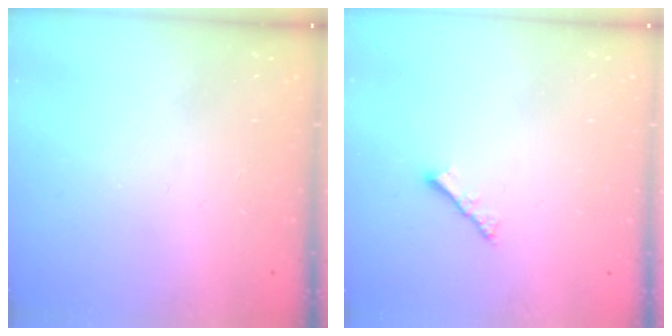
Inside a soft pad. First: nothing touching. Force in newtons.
{"total": 2.5, "press": 2.4, "slide": 0.5}